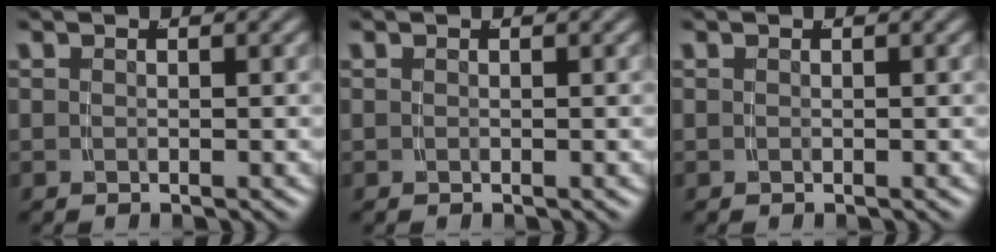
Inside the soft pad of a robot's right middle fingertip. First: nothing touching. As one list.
[{"total": 0.0}, {"total": 0.0}]